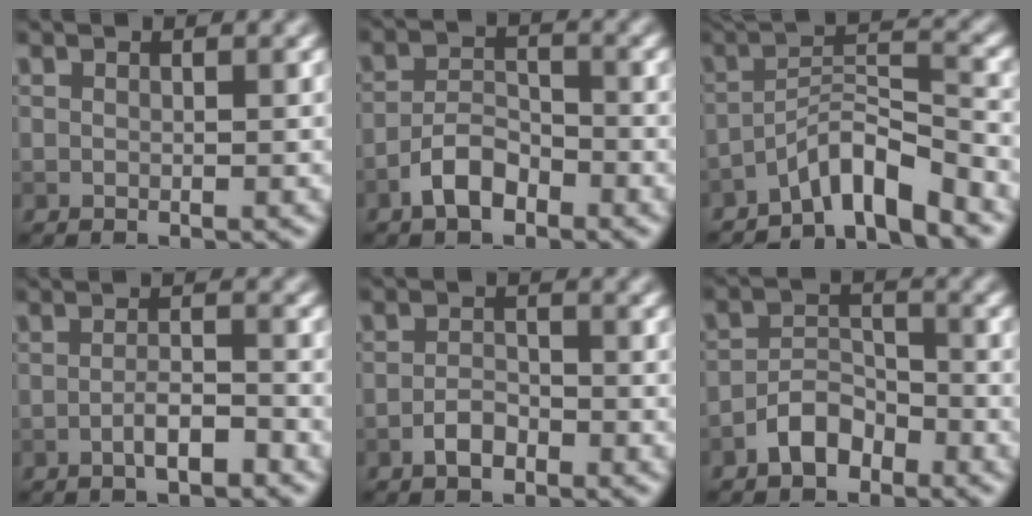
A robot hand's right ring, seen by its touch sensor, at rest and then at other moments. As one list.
[{"total": 3.4, "force": [-2.2, 1.7, 2.1], "torque": [-0.036, 0.009, -0.045]}, {"total": 5.3, "force": [-4.1, 0.8, 3.3], "torque": [-0.050, 0.012, -0.079]}, {"total": 2.5, "force": [-1.3, 0.6, 2.0], "torque": [-0.033, 0.006, -0.025]}, {"total": 2.0, "force": [-1.2, 0.9, 1.2], "torque": [-0.021, 0.004, -0.025]}, {"total": 3.3, "force": [-2.3, 1.7, 1.6], "torque": [-0.025, 0.011, -0.047]}]